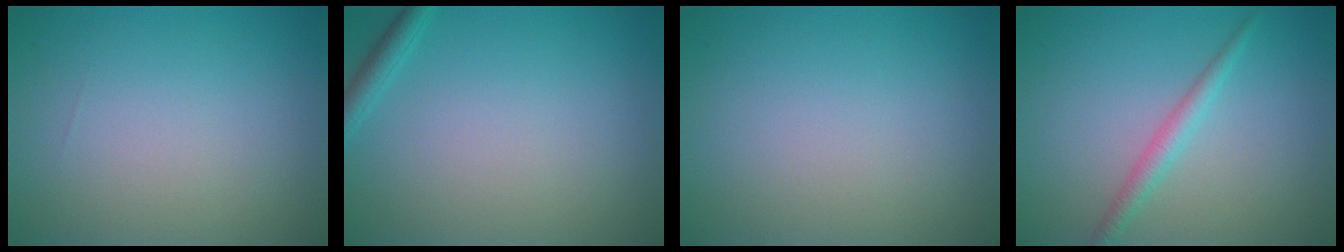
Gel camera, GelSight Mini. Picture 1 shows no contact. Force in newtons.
{"total": 1.4, "press": 1.4, "slide": 0.1}
{"total": 0.0}
{"total": 1.8, "press": 1.8, "slide": 0.1}